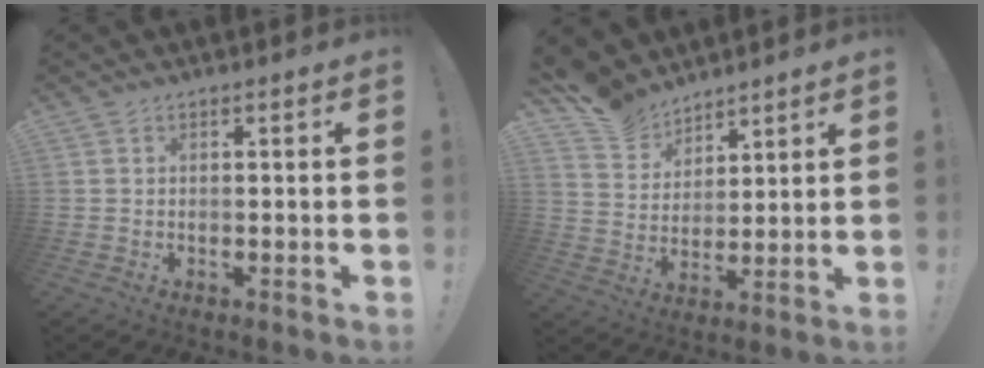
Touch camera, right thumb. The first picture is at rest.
{"total": 10.4, "force": [8.3, 6.0, 1.8], "torque": [-0.040, -0.065, 0.165]}